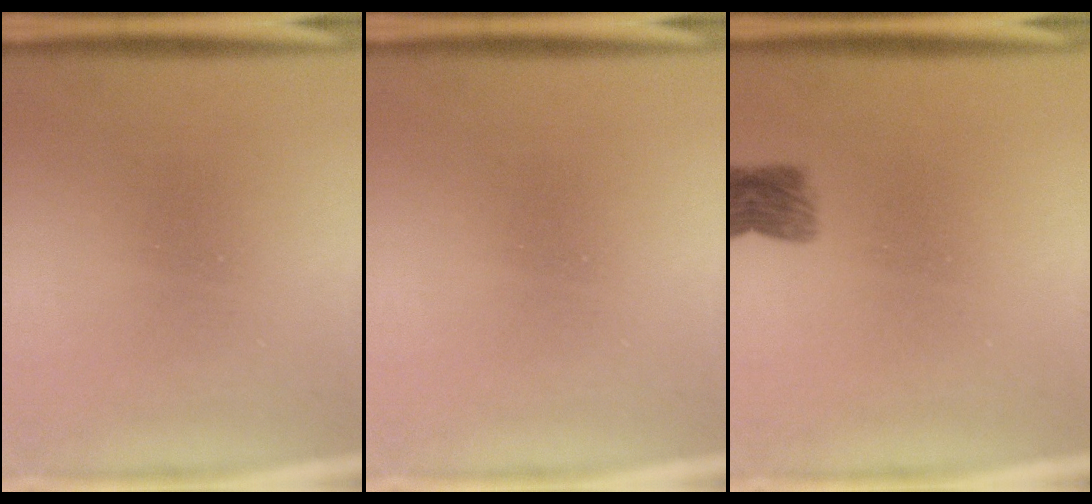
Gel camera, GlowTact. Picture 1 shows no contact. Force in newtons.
{"total": 0.0}
{"total": 4.5}